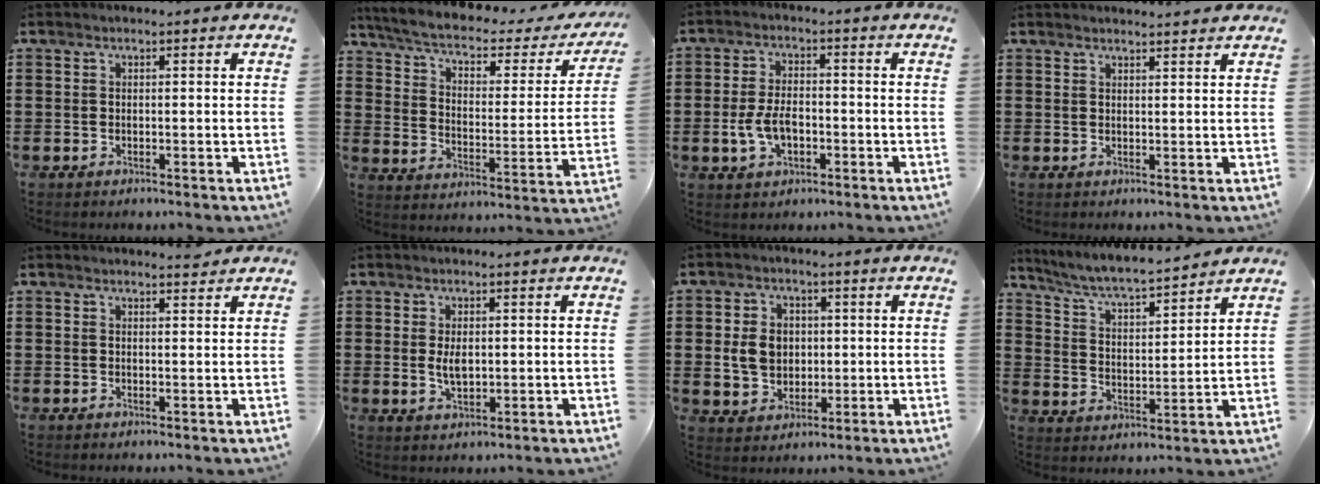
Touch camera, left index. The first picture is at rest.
{"total": 4.3, "force": [2.7, 1.5, 3.0], "torque": [-0.073, -0.023, 0.037]}
{"total": 5.5, "force": [-1.5, 3.0, 4.4], "torque": [-0.096, 0.002, -0.031]}
{"total": 1.7, "force": [1.7, 0.0, 0.1], "torque": [-0.006, 0.001, 0.033]}
{"total": 1.5, "force": [1.5, 0.2, 0.3], "torque": [-0.001, -0.002, 0.027]}
{"total": 3.4, "force": [0.1, 1.8, 2.9], "torque": [-0.066, 0.001, -0.001]}
{"total": 6.2, "force": [0.4, 4.9, 3.6], "torque": [-0.098, 0.010, 0.002]}
{"total": 5.2, "force": [4.8, 0.1, 2.0], "torque": [-0.060, -0.033, 0.076]}